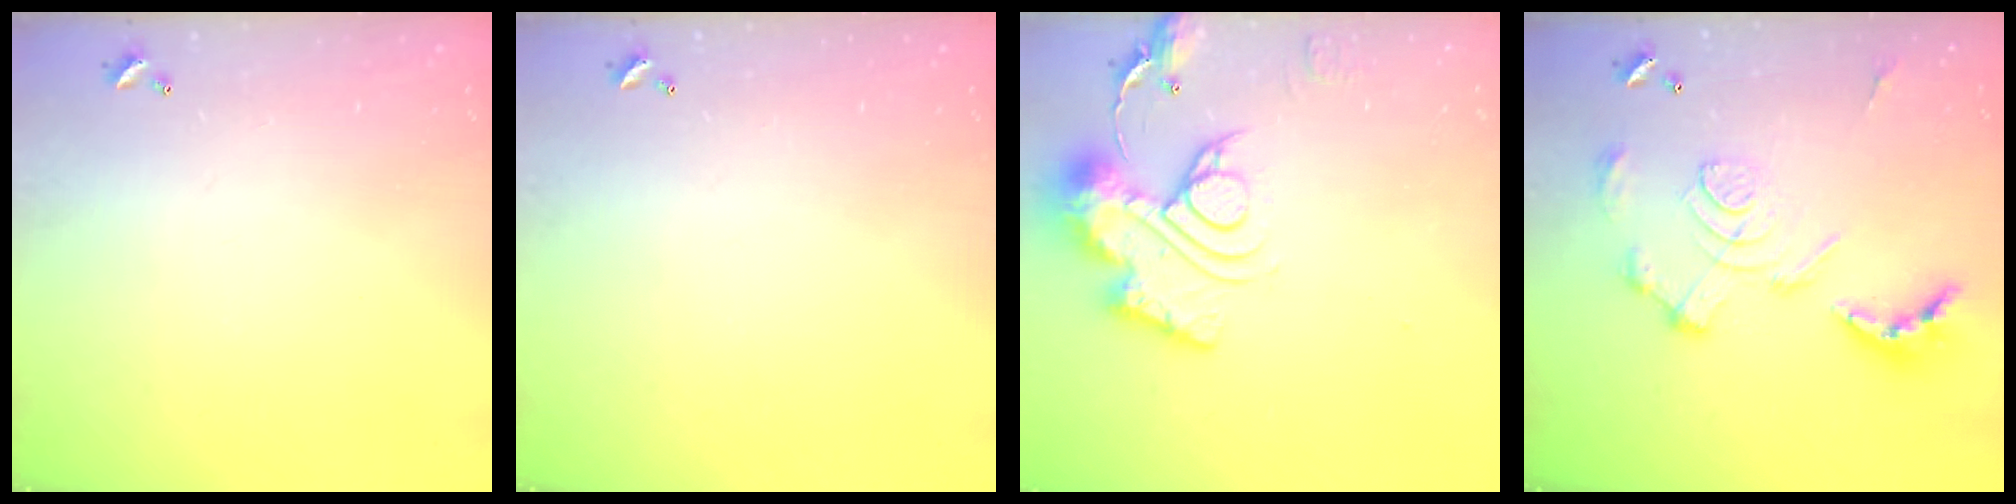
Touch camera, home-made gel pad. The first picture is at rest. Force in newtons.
{"total": 0.0}
{"total": 15.0, "press": 14.9, "slide": 1.6}
{"total": 3.4, "press": 2.7, "slide": 2.0}